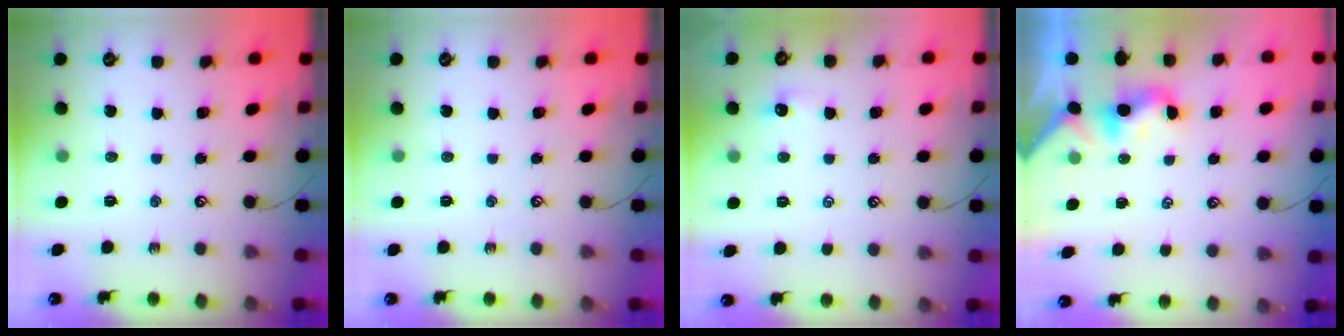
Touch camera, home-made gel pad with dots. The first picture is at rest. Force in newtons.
{"total": 0.0}
{"total": 2.1, "press": 2.1, "slide": 0.3}
{"total": 2.0, "press": 2.0, "slide": 0.5}